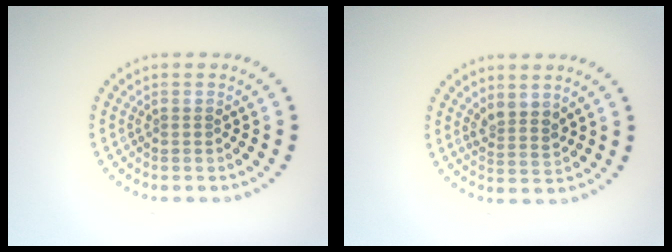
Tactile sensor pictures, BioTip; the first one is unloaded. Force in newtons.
{"total": 2.1, "press": 1.7, "slide": 1.2}